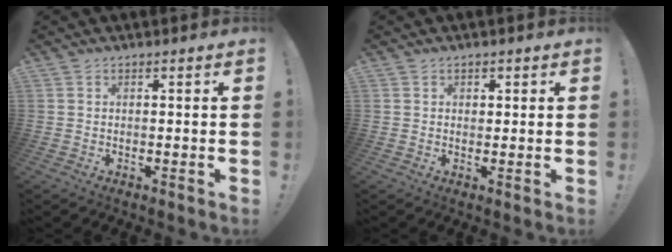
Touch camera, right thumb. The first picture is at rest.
{"total": 1.0, "force": [0.4, 0.9, 0.2], "torque": [0.004, -0.002, 0.005]}